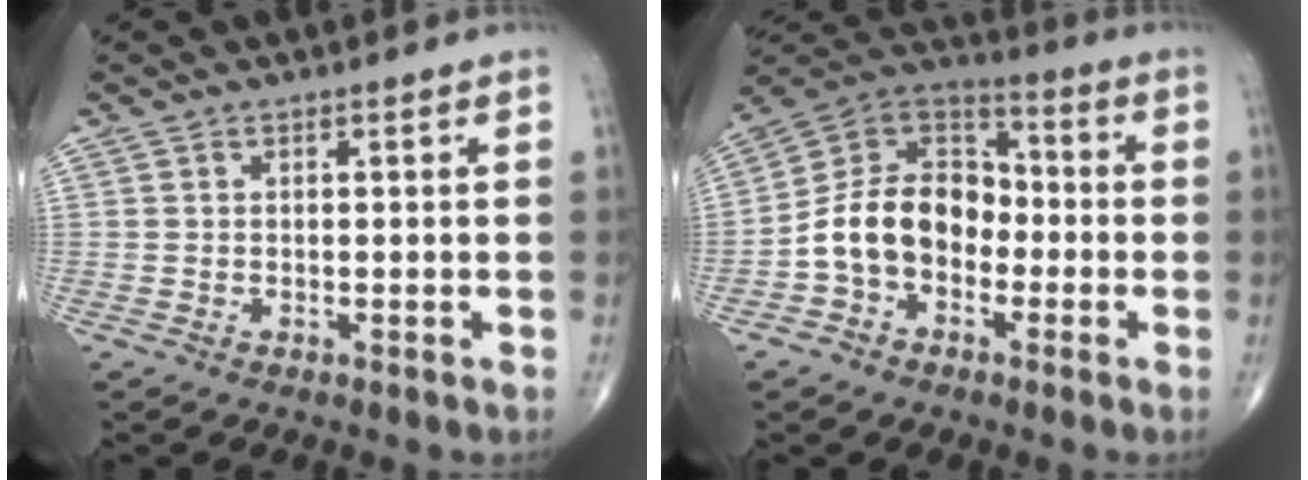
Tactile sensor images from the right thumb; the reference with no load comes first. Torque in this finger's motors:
{"motor_torque": [0.11, 0.91, 0.27, -0.38, 0.13]}